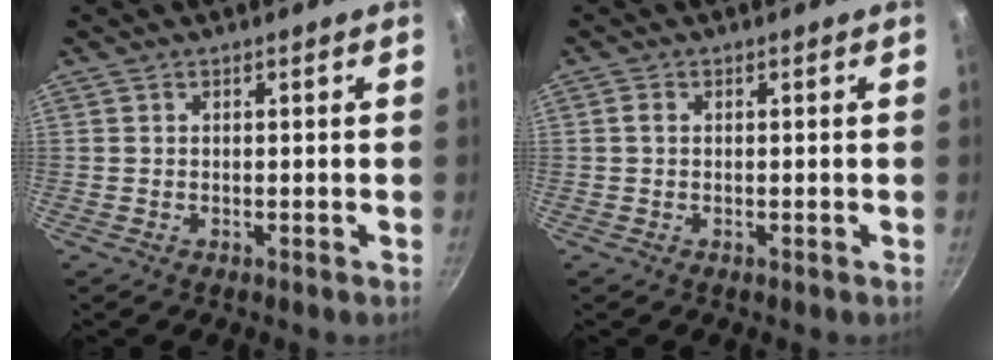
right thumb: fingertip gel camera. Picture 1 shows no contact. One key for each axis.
{"total": 1.0, "fx": 0.1, "fy": 0.7, "fz": 0.8, "tx": -0.015, "ty": 0.004, "tz": 0.001}